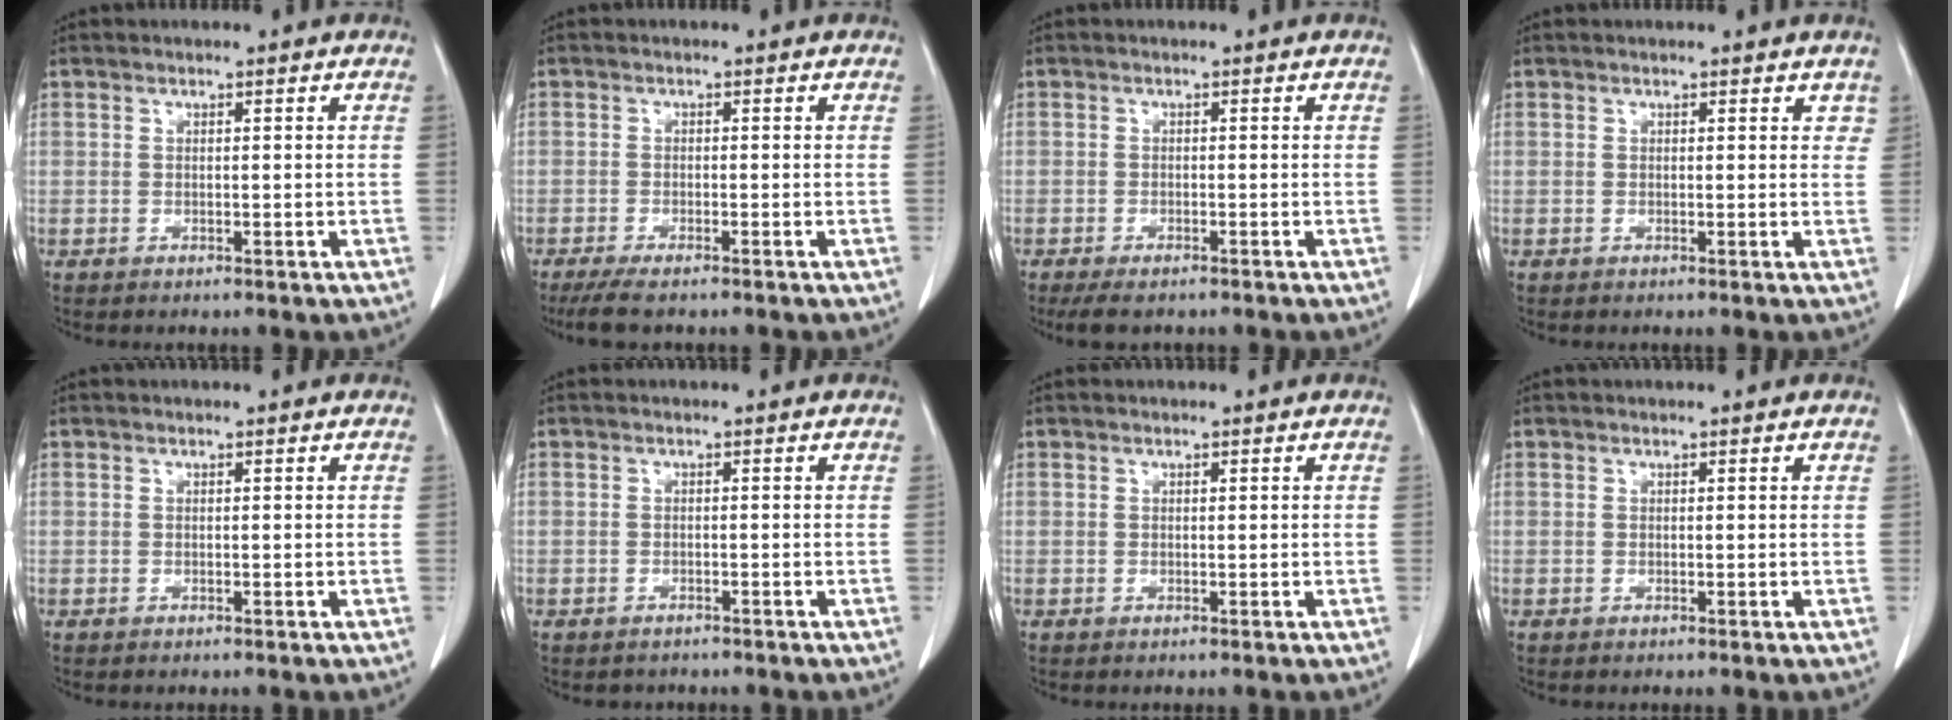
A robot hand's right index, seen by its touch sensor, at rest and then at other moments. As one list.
[{"total": 4.7, "force": [-3.7, 0.7, 2.8], "torque": [-0.047, -0.011, -0.060]}, {"total": 4.3, "force": [-3.4, 1.4, 2.2], "torque": [-0.035, -0.009, -0.051]}, {"total": 1.6, "force": [1.1, 1.0, 0.5], "torque": [0.008, 0.002, 0.005]}, {"total": 0.0}, {"total": 1.5, "force": [-1.3, 0.8, 0.0], "torque": [-0.004, 0.001, -0.020]}, {"total": 0.0}, {"total": 0.0}]